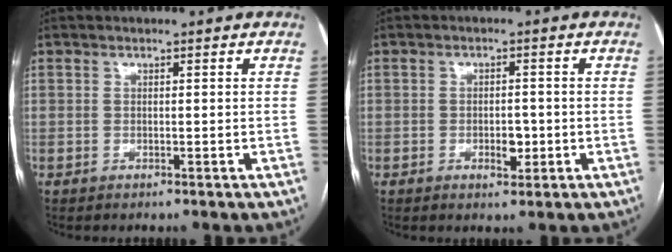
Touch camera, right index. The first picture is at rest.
{"total": 2.9, "force": [-0.8, 1.5, 2.3], "torque": [-0.032, 0.004, -0.005]}